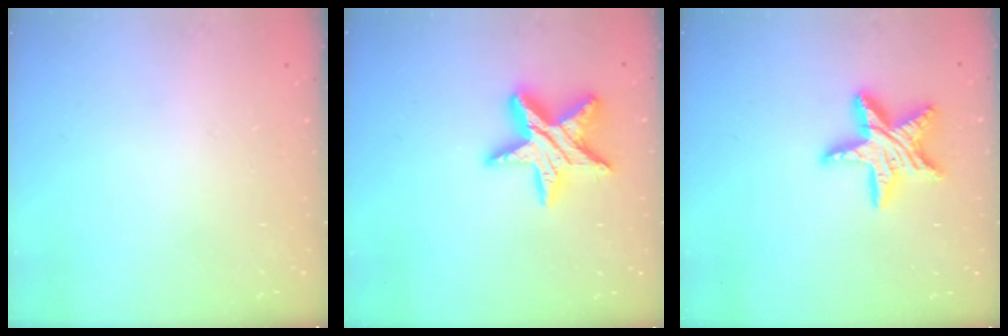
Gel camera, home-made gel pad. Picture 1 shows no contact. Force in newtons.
{"total": 15.3, "press": 15.2, "slide": 1.3}
{"total": 14.8, "press": 14.8, "slide": 1.3}